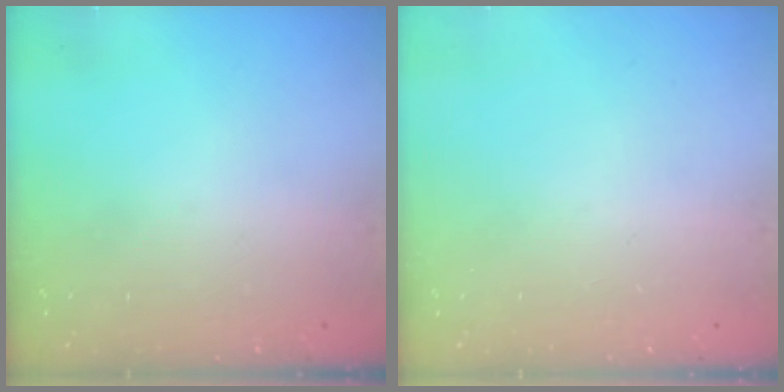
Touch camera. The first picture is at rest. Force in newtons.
{"total": 0.0}